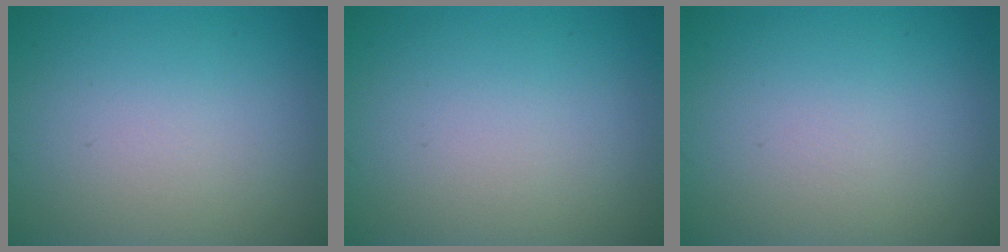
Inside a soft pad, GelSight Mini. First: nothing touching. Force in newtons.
{"total": 0.0}
{"total": 0.0}